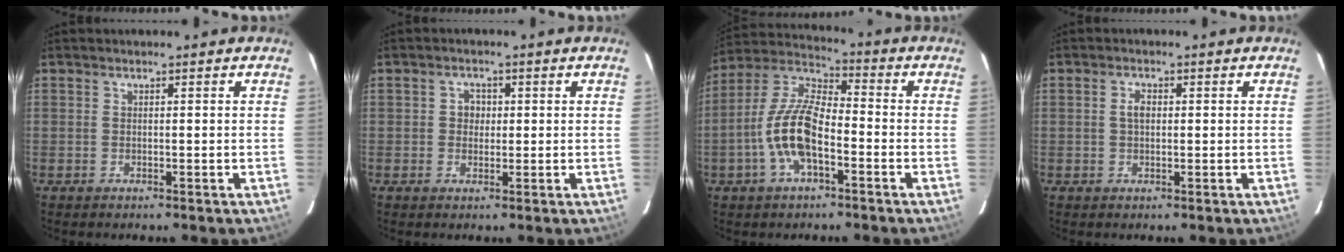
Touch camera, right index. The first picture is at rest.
{"total": 2.4, "force": [0.1, 2.3, 0.8], "torque": [-0.009, 0.009, 0.000]}
{"total": 12.6, "force": [-4.3, 5.0, 10.8], "torque": [-0.230, 0.007, -0.083]}
{"total": 2.1, "force": [0.2, 1.3, 1.6], "torque": [-0.030, 0.006, 0.003]}